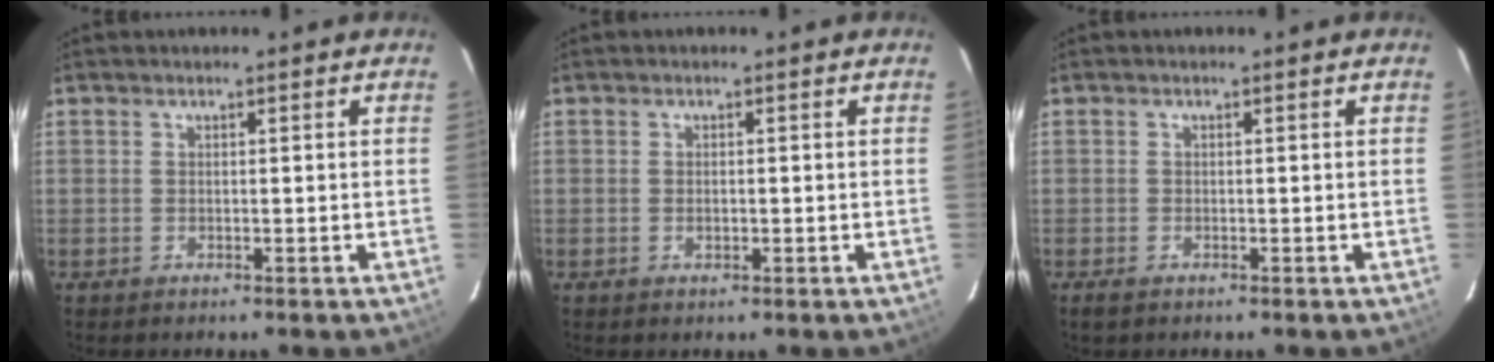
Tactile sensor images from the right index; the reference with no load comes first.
{"total": 1.0, "force": [-0.2, 0.7, 0.8], "torque": [-0.013, 0.002, -0.003]}
{"total": 1.4, "force": [-1.0, 0.7, 0.7], "torque": [-0.013, -0.004, -0.019]}